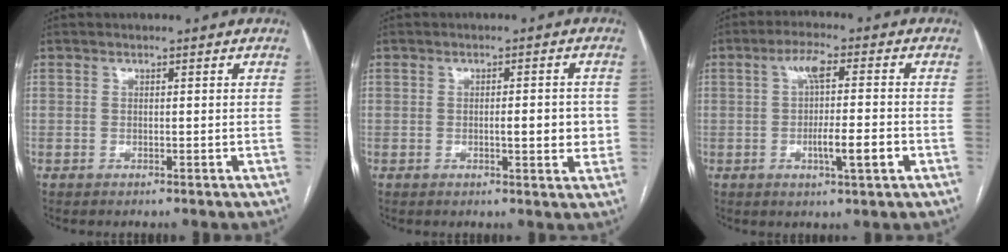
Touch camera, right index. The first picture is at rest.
{"total": 5.4, "force": [-0.5, 1.2, 5.2], "torque": [-0.077, -0.002, -0.007]}
{"total": 7.5, "force": [-1.5, 0.5, 7.3], "torque": [-0.126, 0.000, -0.026]}